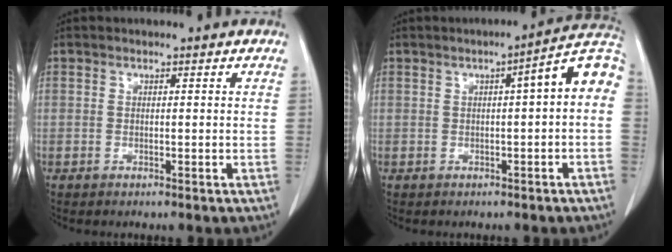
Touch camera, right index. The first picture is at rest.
{"total": 7.2, "force": [1.0, 0.7, 7.0], "torque": [-0.091, 0.028, 0.005]}